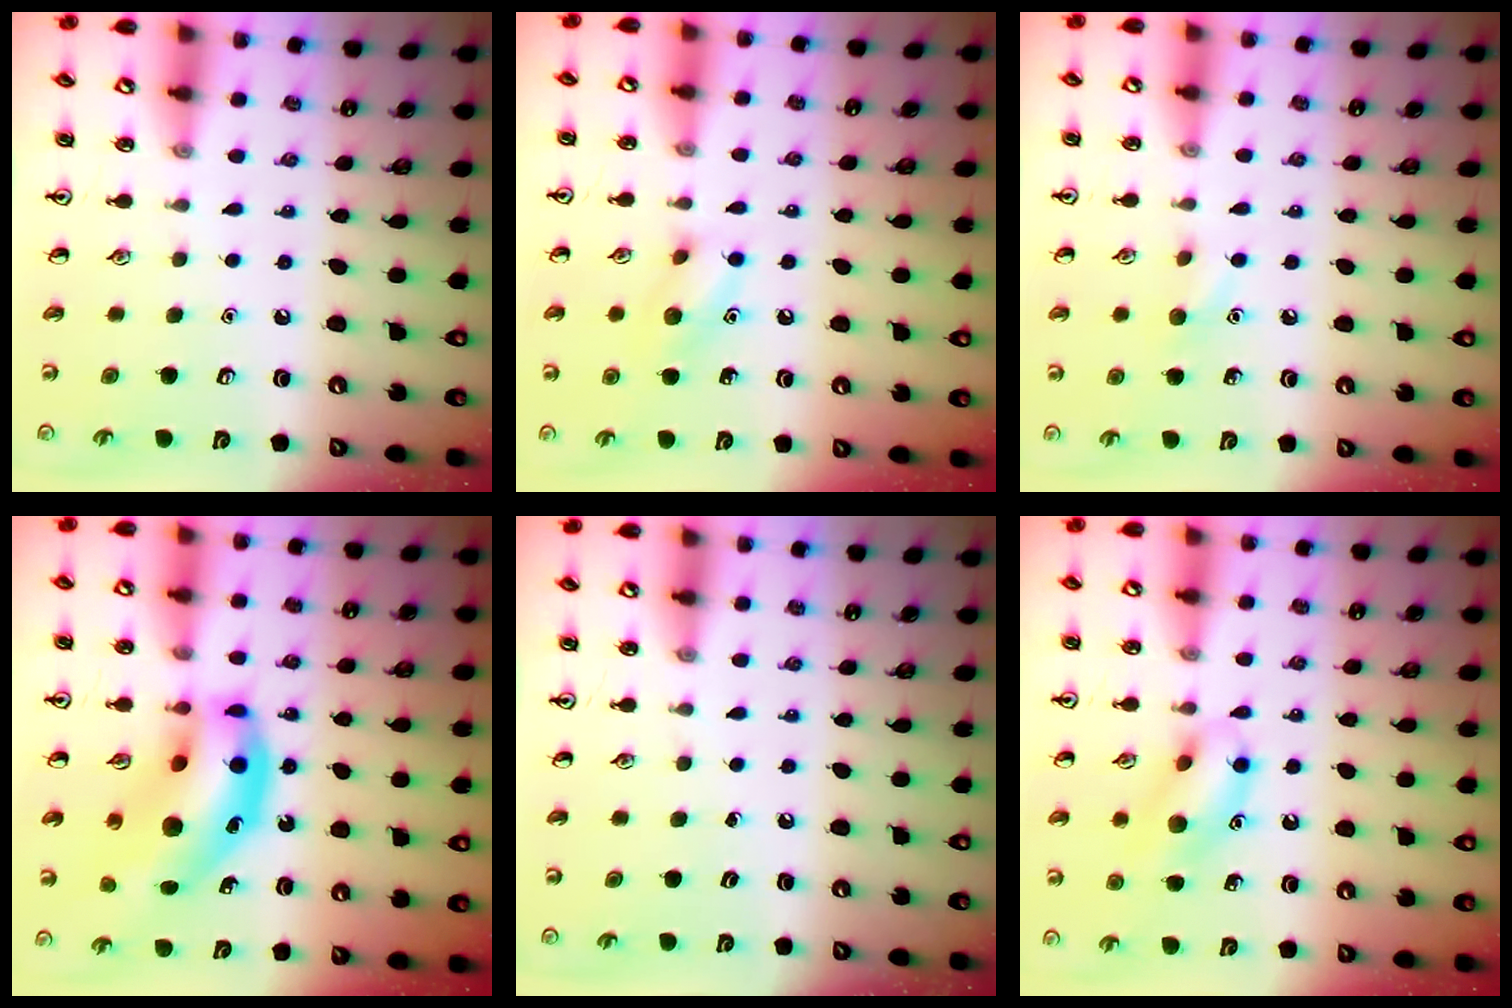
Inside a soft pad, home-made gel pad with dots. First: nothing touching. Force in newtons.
{"total": 7.9, "press": 7.8, "slide": 0.9}
{"total": 5.7, "press": 5.4, "slide": 1.7}
{"total": 17.0, "press": 16.3, "slide": 4.8}
{"total": 0.0}
{"total": 12.1, "press": 12.0, "slide": 0.8}